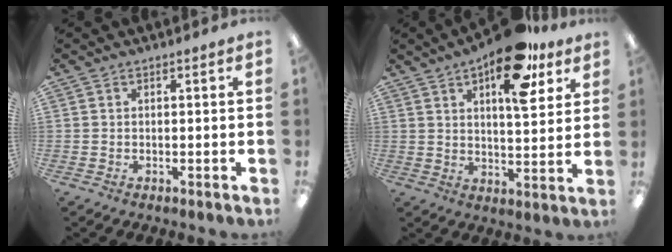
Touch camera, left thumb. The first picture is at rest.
{"total": 17.0, "force": [10.3, 7.0, 11.6], "torque": [-0.172, -0.042, 0.168]}